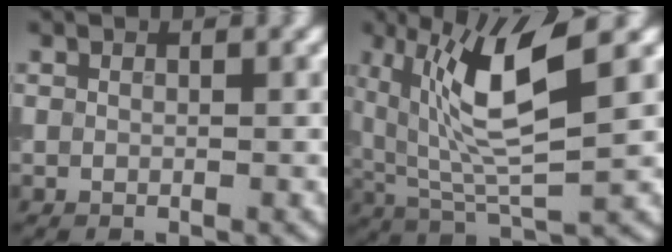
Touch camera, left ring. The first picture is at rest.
{"total": 8.3, "force": [2.7, 2.1, 7.5], "torque": [-0.145, -0.005, 0.051]}